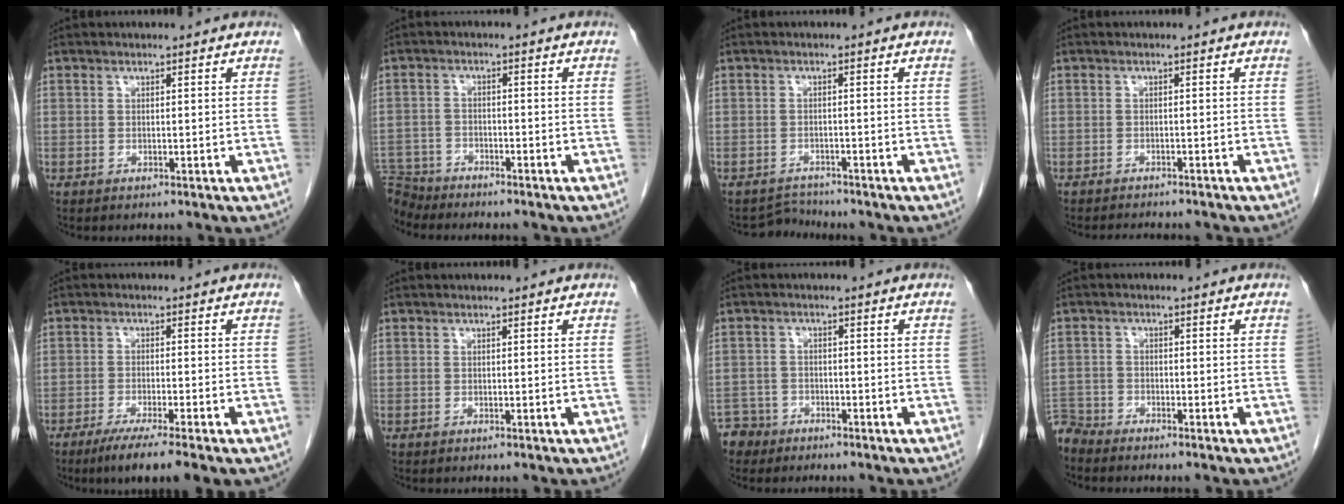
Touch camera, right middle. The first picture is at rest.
{"total": 6.5, "force": [-6.2, 1.9, 0.0], "torque": [-0.001, -0.001, -0.116]}
{"total": 2.3, "force": [-2.1, 0.2, -1.0], "torque": [0.019, -0.009, -0.034]}
{"total": 4.6, "force": [-4.3, 0.8, 1.3], "torque": [-0.016, -0.006, -0.059]}
{"total": 7.2, "force": [-4.9, -0.1, 5.3], "torque": [-0.080, -0.017, -0.077]}
{"total": 0.0}
{"total": 3.6, "force": [-2.9, 2.1, -0.8], "torque": [0.018, 0.005, -0.058]}
{"total": 3.0, "force": [-2.9, 0.1, -0.5], "torque": [0.018, -0.011, -0.056]}